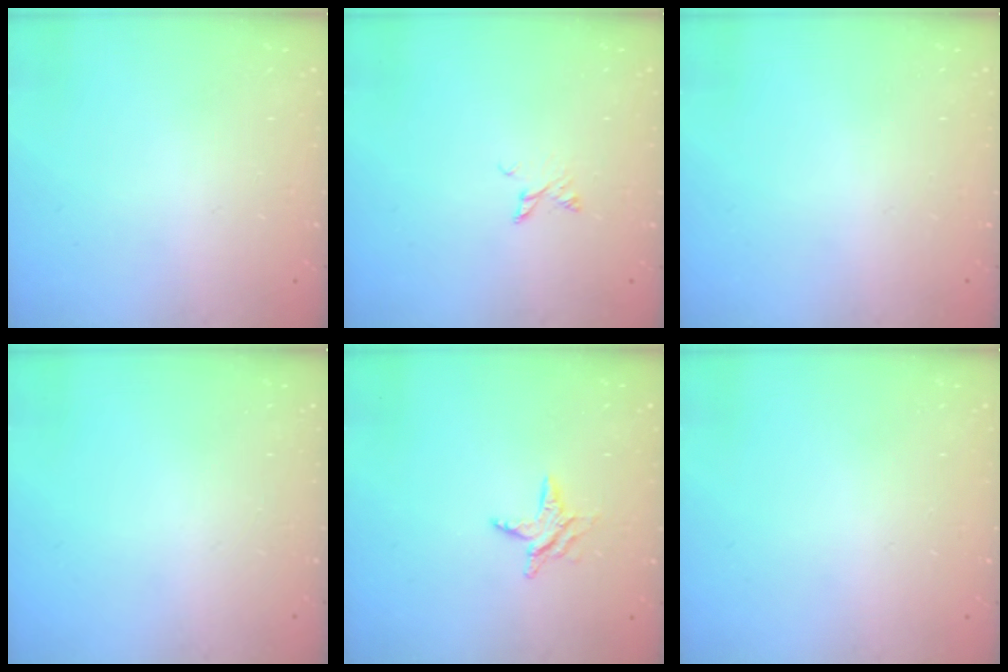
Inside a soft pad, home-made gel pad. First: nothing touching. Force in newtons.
{"total": 2.6, "press": 2.6, "slide": 0.4}
{"total": 0.0}
{"total": 0.0}
{"total": 5.6, "press": 5.5, "slide": 0.6}
{"total": 0.0}